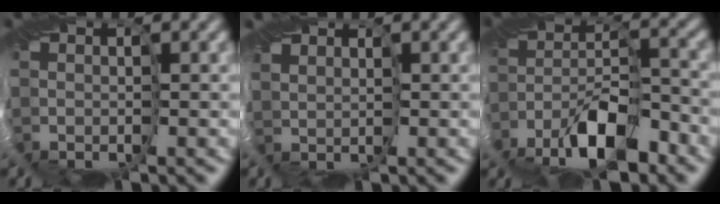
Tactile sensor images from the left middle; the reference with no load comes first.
{"total": 1.0, "force": [0.3, 0.9, 0.3], "torque": [0.001, -0.005, -0.002]}
{"total": 4.5, "force": [-3.8, 0.9, 2.2], "torque": [-0.023, 0.001, -0.071]}